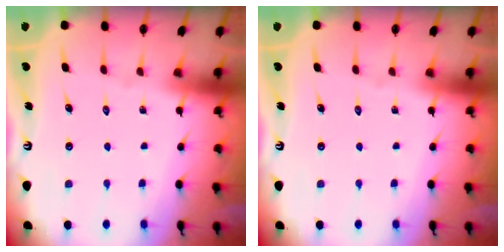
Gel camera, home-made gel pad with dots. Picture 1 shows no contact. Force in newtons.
{"total": 0.0}